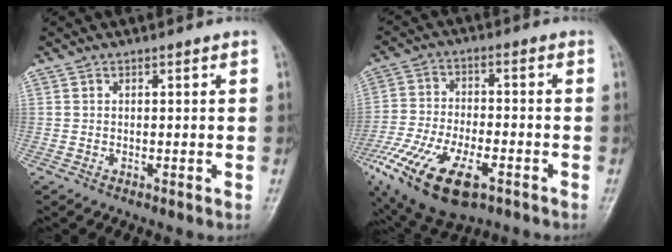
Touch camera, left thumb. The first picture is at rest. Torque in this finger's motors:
{"motor_torque": [-0.17, 2.09, 1.59, 1.17, 0.37]}